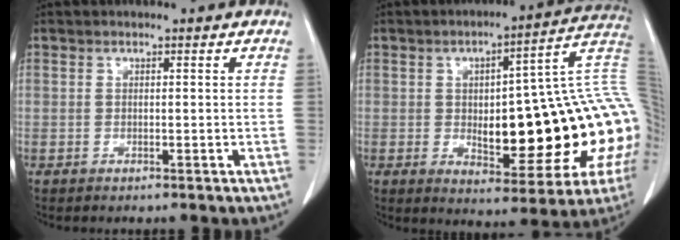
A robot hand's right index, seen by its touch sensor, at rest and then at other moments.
{"total": 25.2, "force": [-1.2, 5.9, 24.4], "torque": [-0.262, 0.030, -0.007]}